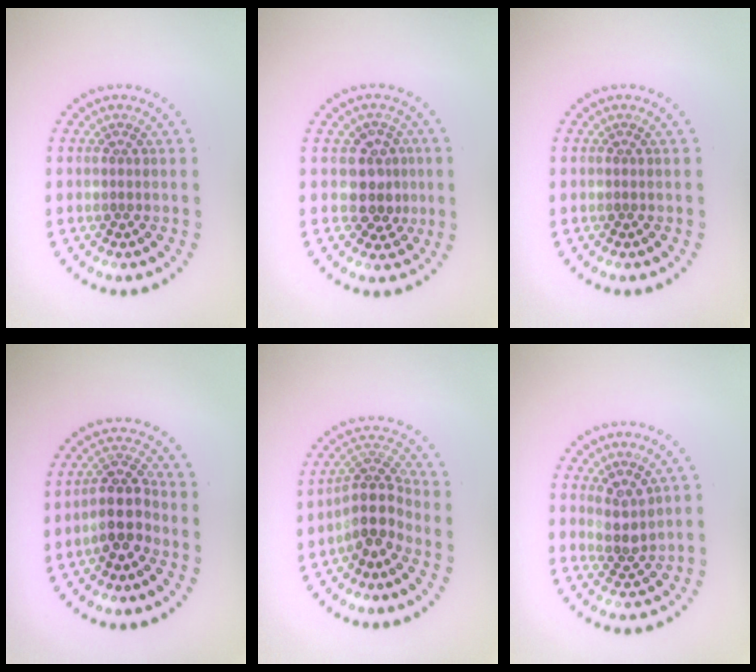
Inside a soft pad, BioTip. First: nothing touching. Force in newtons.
{"total": 3.2, "press": 2.9, "slide": 1.3}
{"total": 0.0}
{"total": 3.4, "press": 3.0, "slide": 1.5}
{"total": 3.9, "press": 3.0, "slide": 2.5}
{"total": 2.3, "press": 2.0, "slide": 1.2}